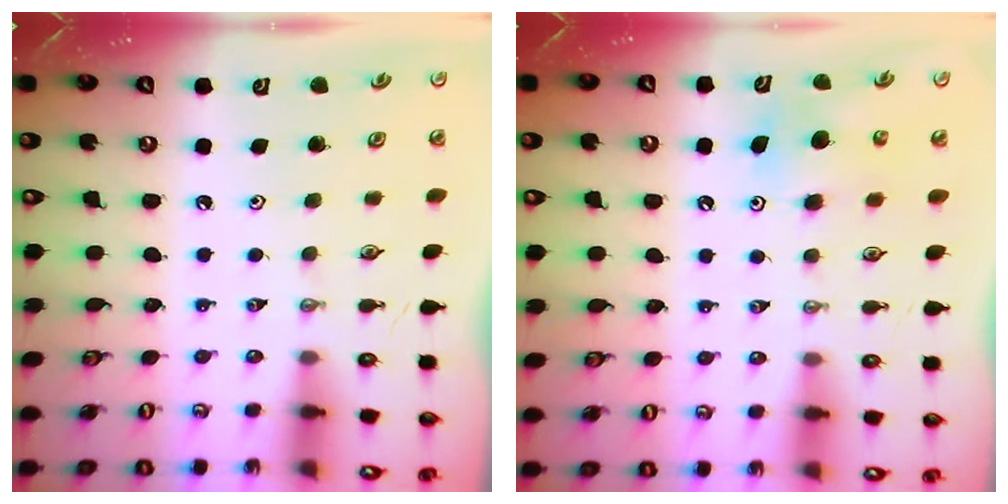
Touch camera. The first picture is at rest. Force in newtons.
{"total": 7.2, "press": 7.2, "slide": 0.7}